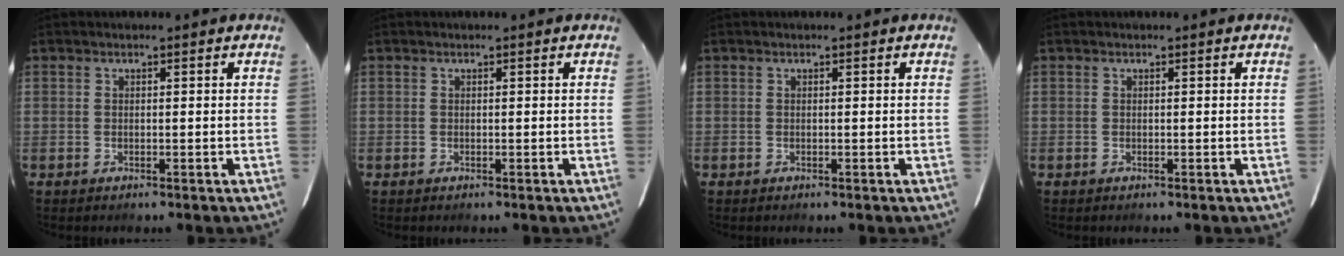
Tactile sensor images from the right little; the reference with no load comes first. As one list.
[{"total": 0.0}, {"total": 0.0}, {"total": 0.0}]